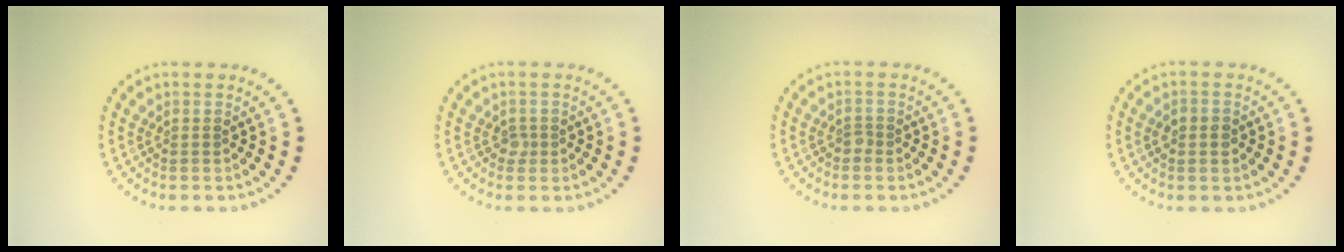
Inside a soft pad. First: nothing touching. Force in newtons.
{"total": 0.9, "press": 0.6, "slide": 0.6}
{"total": 0.8, "press": 0.5, "slide": 0.6}
{"total": 1.5, "press": 1.5, "slide": 0.3}